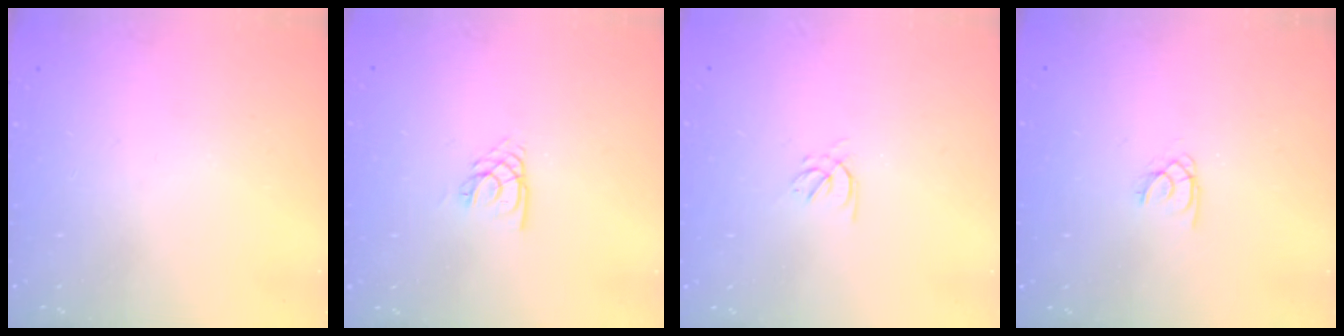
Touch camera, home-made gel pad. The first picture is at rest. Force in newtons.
{"total": 2.1, "press": 2.1, "slide": 0.2}
{"total": 2.1, "press": 2.0, "slide": 0.6}
{"total": 1.5, "press": 1.4, "slide": 0.2}